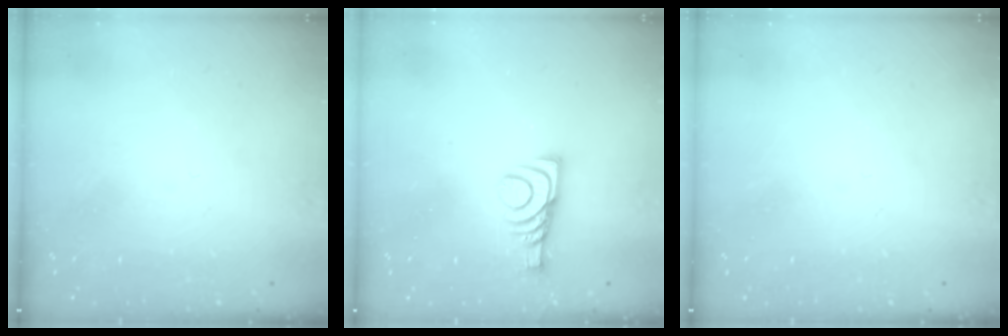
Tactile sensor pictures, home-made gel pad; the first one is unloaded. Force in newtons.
{"total": 9.2, "press": 9.2, "slide": 0.2}
{"total": 0.0}